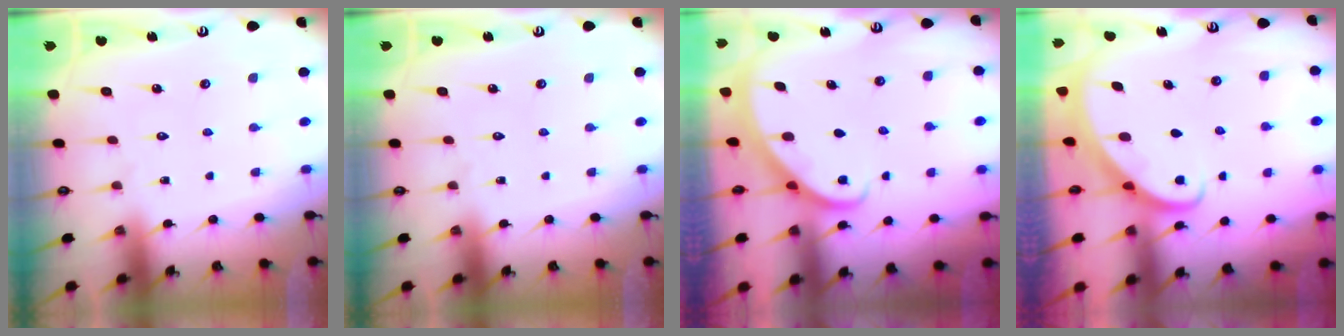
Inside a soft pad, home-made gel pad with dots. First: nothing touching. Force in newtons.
{"total": 0.0}
{"total": 2.1, "press": 2.1, "slide": 0.1}
{"total": 2.6, "press": 2.6, "slide": 0.2}